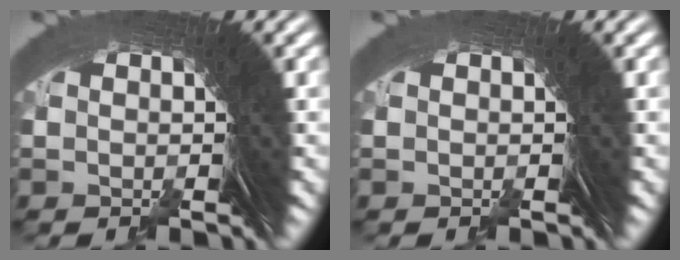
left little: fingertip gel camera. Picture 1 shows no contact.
{"total": 0.0}